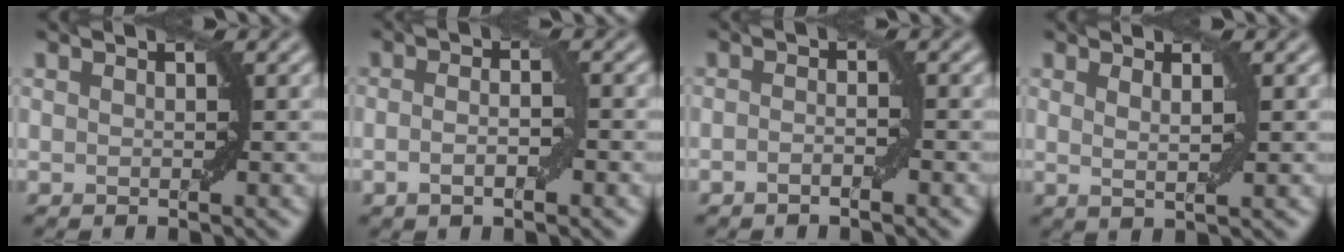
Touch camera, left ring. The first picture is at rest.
{"total": 2.6, "force": [-0.7, 0.7, 2.4], "torque": [-0.042, -0.003, -0.012]}
{"total": 1.2, "force": [-0.7, 0.2, 0.9], "torque": [-0.016, 0.003, -0.015]}
{"total": 1.8, "force": [0.8, 0.3, 1.5], "torque": [-0.023, -0.002, 0.012]}